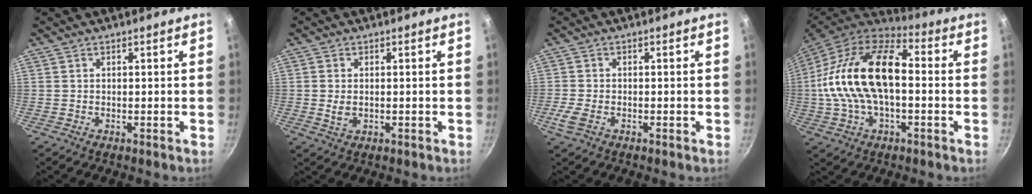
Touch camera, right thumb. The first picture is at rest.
{"total": 2.9, "force": [-0.2, 1.9, 2.2], "torque": [-0.044, -0.002, -0.002]}
{"total": 3.5, "force": [-1.5, 2.0, 2.4], "torque": [-0.061, 0.000, -0.032]}
{"total": 21.6, "force": [0.1, 11.8, 18.1], "torque": [-0.329, 0.034, -0.011]}